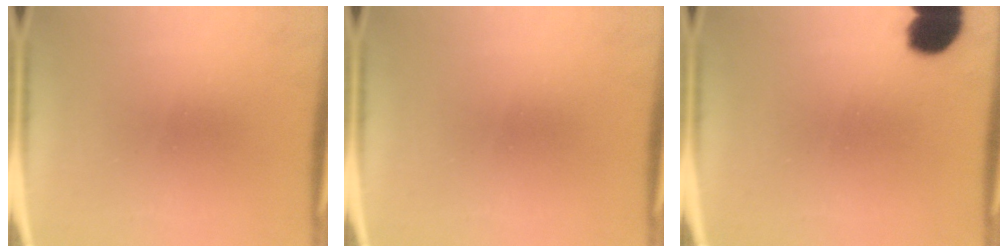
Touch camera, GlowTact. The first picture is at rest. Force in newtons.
{"total": 0.0}
{"total": 8.7}